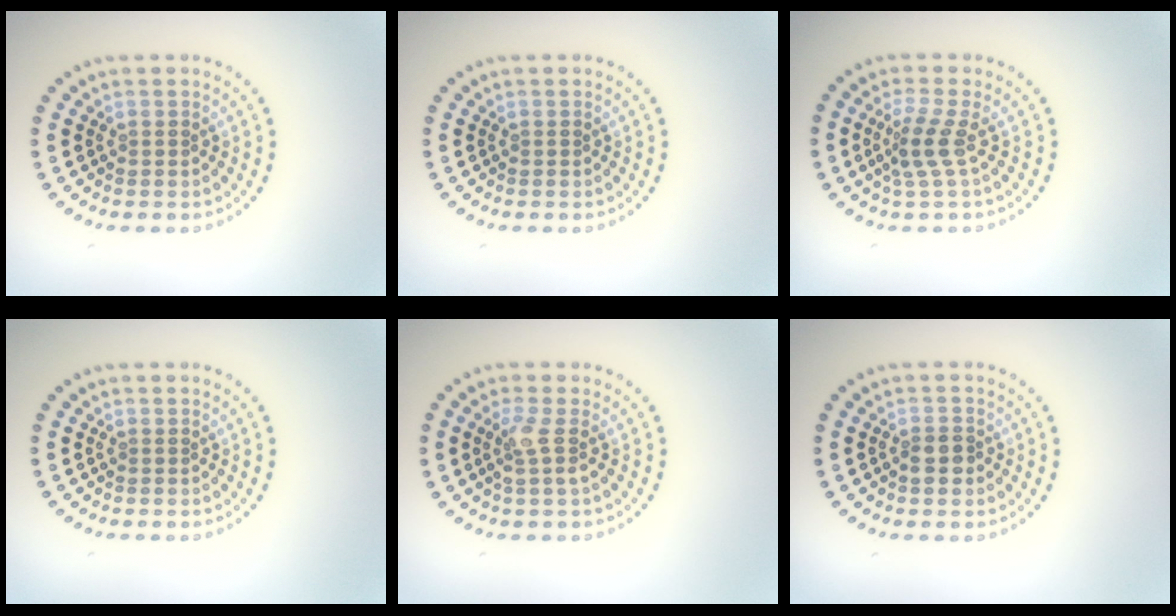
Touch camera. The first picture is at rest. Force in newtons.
{"total": 0.0}
{"total": 2.4, "press": 1.8, "slide": 1.5}
{"total": 0.0}
{"total": 1.9, "press": 1.5, "slide": 1.1}
{"total": 1.9, "press": 1.7, "slide": 0.8}